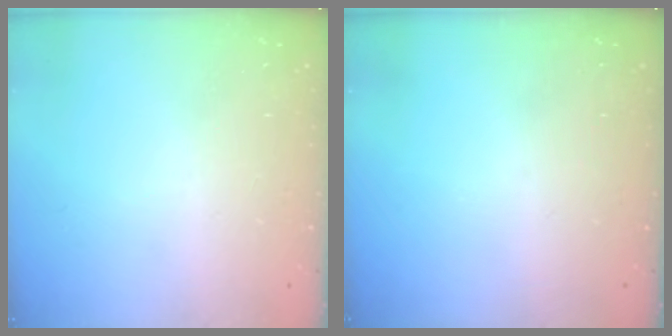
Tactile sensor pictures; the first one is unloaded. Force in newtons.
{"total": 0.0}